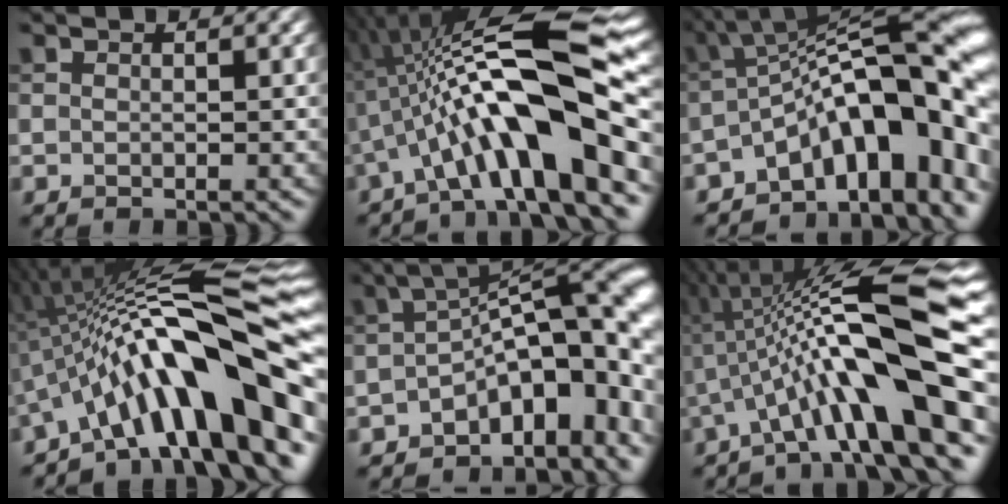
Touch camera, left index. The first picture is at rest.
{"total": 12.4, "force": [-2.9, 2.8, 11.7], "torque": [-0.186, 0.026, -0.055]}
{"total": 15.3, "force": [-4.6, 5.6, 13.4], "torque": [-0.155, 0.029, -0.077]}
{"total": 15.2, "force": [-4.4, 3.6, 14.1], "torque": [-0.194, 0.031, -0.071]}
{"total": 11.4, "force": [-3.5, 4.8, 9.8], "torque": [-0.120, 0.016, -0.061]}
{"total": 14.0, "force": [-1.4, 2.6, 13.6], "torque": [-0.212, 0.035, -0.026]}